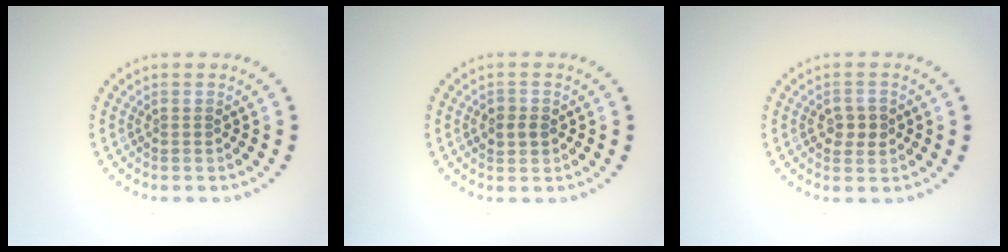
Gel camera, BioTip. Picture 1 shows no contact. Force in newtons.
{"total": 1.6, "press": 1.6, "slide": 0.3}
{"total": 2.0, "press": 2.0, "slide": 0.1}